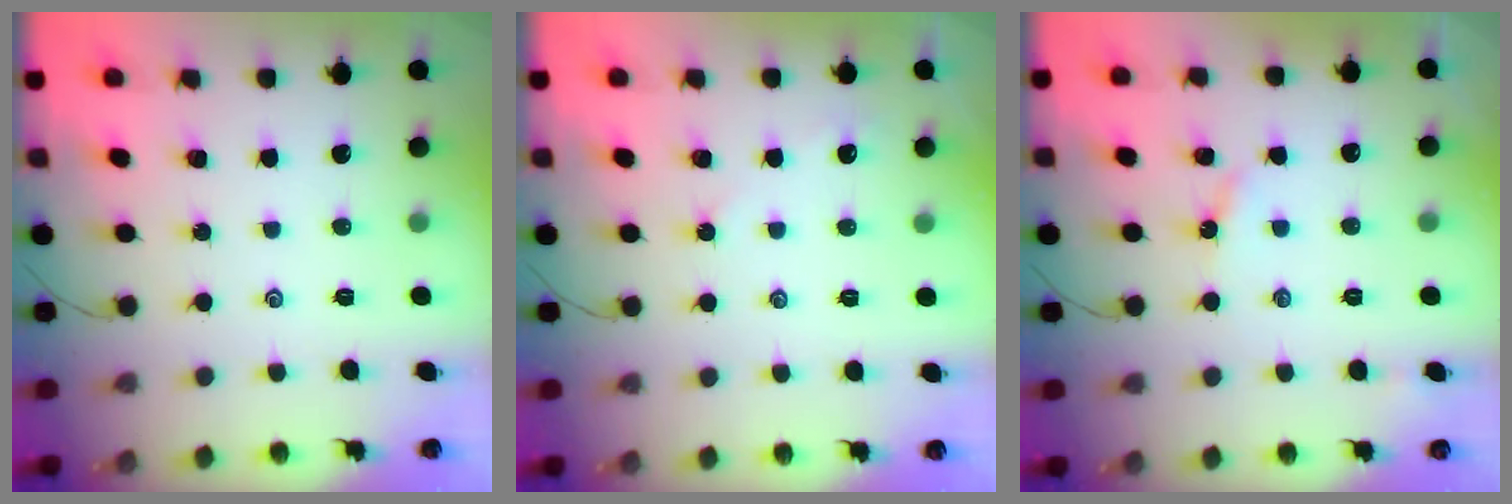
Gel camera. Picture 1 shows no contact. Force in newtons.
{"total": 3.3, "press": 3.2, "slide": 0.4}
{"total": 2.8, "press": 2.8, "slide": 0.5}